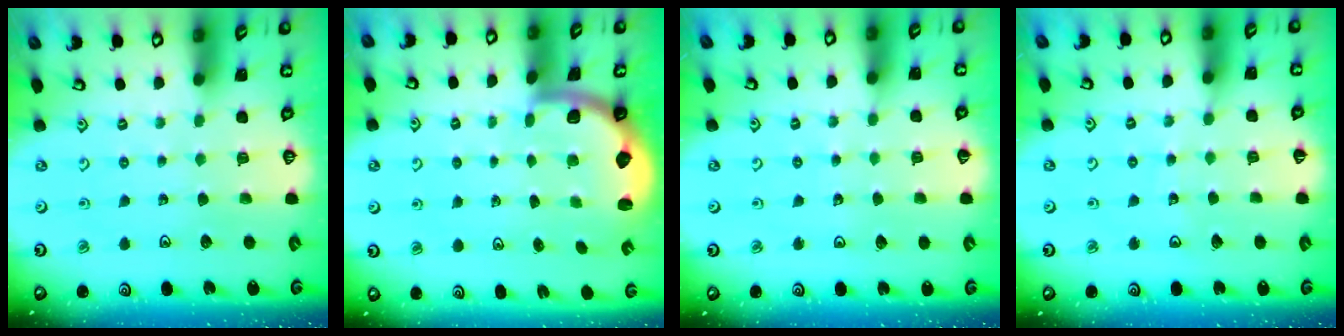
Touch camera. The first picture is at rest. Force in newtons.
{"total": 1.9, "press": 1.8, "slide": 0.5}
{"total": 3.5, "press": 3.5, "slide": 0.1}
{"total": 5.4, "press": 5.3, "slide": 0.5}